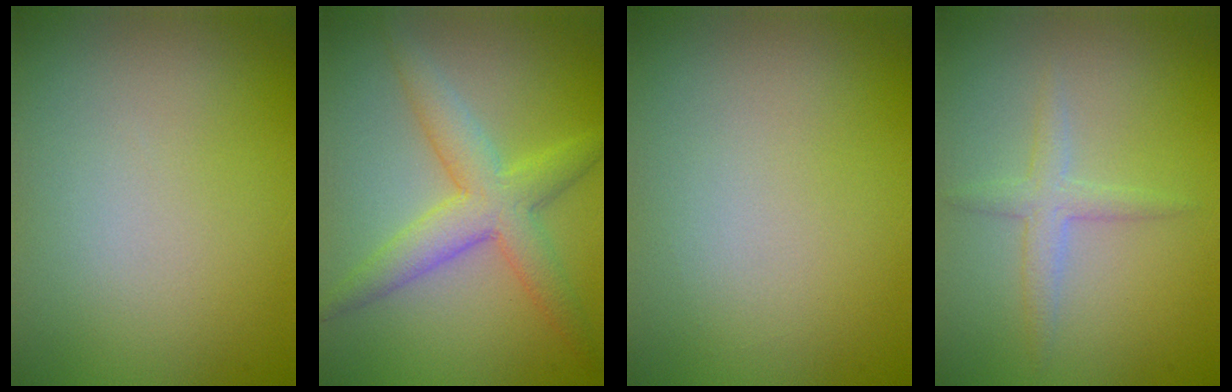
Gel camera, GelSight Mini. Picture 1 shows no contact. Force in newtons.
{"total": 4.9, "press": 4.9, "slide": 0.1}
{"total": 0.0}
{"total": 1.9, "press": 1.9, "slide": 0.1}